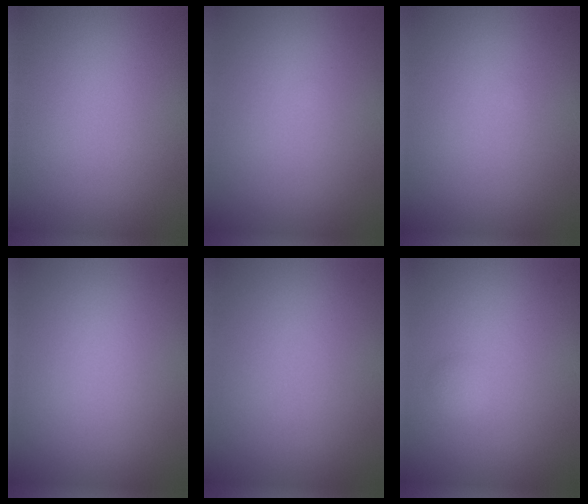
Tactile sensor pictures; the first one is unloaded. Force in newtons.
{"total": 0.0}
{"total": 0.0}
{"total": 0.0}
{"total": 0.0}
{"total": 0.8, "press": 0.8, "slide": 0.0}